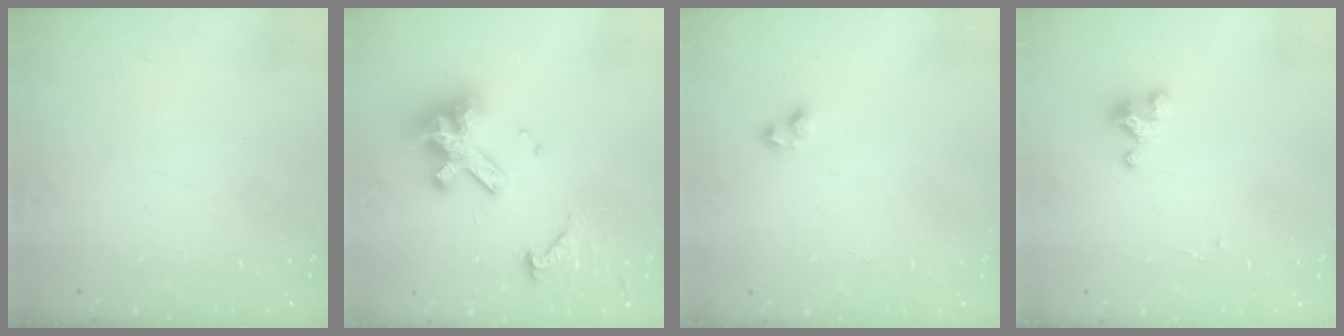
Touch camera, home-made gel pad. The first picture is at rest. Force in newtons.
{"total": 14.4, "press": 14.4, "slide": 1.3}
{"total": 2.7, "press": 2.6, "slide": 0.6}
{"total": 2.7, "press": 2.7, "slide": 0.3}